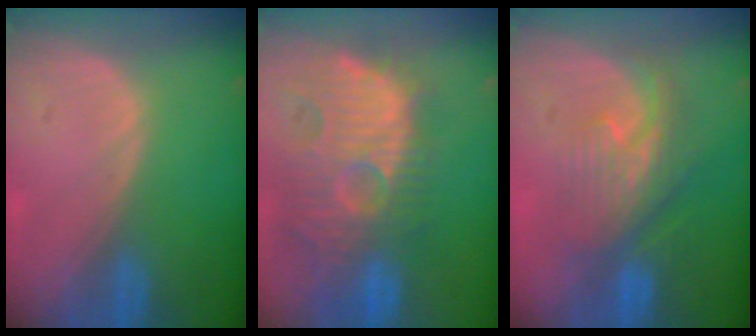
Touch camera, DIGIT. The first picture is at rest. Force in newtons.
{"total": 13.8, "press": 12.3, "slide": 6.4}
{"total": 7.9, "press": 7.5, "slide": 2.5}